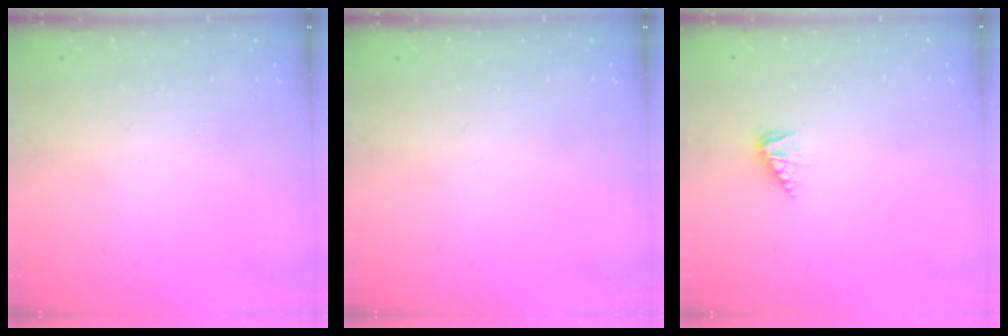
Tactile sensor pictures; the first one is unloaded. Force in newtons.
{"total": 0.0}
{"total": 2.5, "press": 2.5, "slide": 0.4}